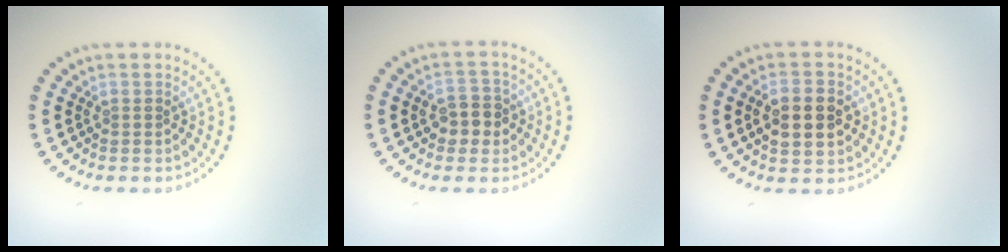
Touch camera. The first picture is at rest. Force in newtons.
{"total": 2.8, "press": 2.8, "slide": 0.4}
{"total": 5.0, "press": 5.0, "slide": 0.2}